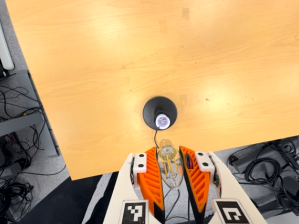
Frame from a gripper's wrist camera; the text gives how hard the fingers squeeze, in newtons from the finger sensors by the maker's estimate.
{"total": 20.8, "left": 23.2, "right": 18.5}